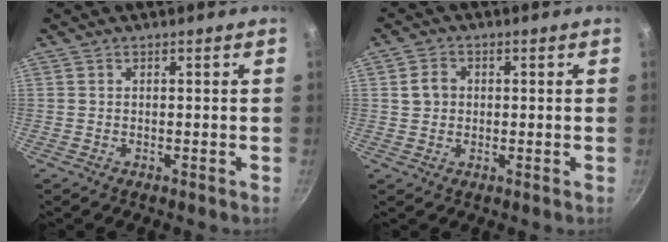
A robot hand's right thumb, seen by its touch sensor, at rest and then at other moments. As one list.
[{"total": 3.5, "force": [0.4, 3.0, 1.7], "torque": [-0.021, 0.005, 0.006]}]